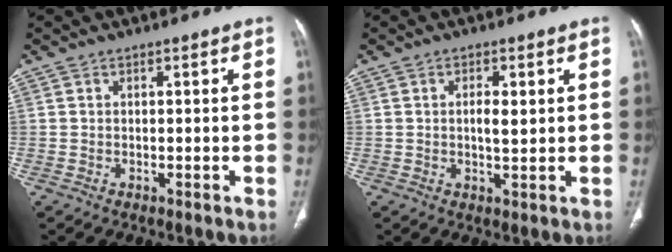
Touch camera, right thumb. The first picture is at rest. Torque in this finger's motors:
{"motor_torque": [0.02, 0.26, 0.10, 0.10, -0.03]}